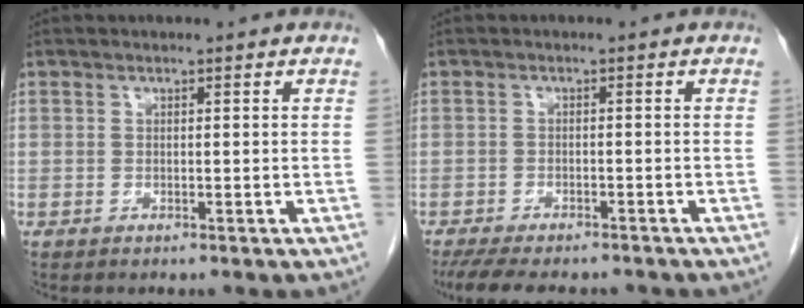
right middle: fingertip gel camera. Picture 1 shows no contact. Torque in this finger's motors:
{"motor_torque": [0.80, -0.50, 0.01, 0.03]}